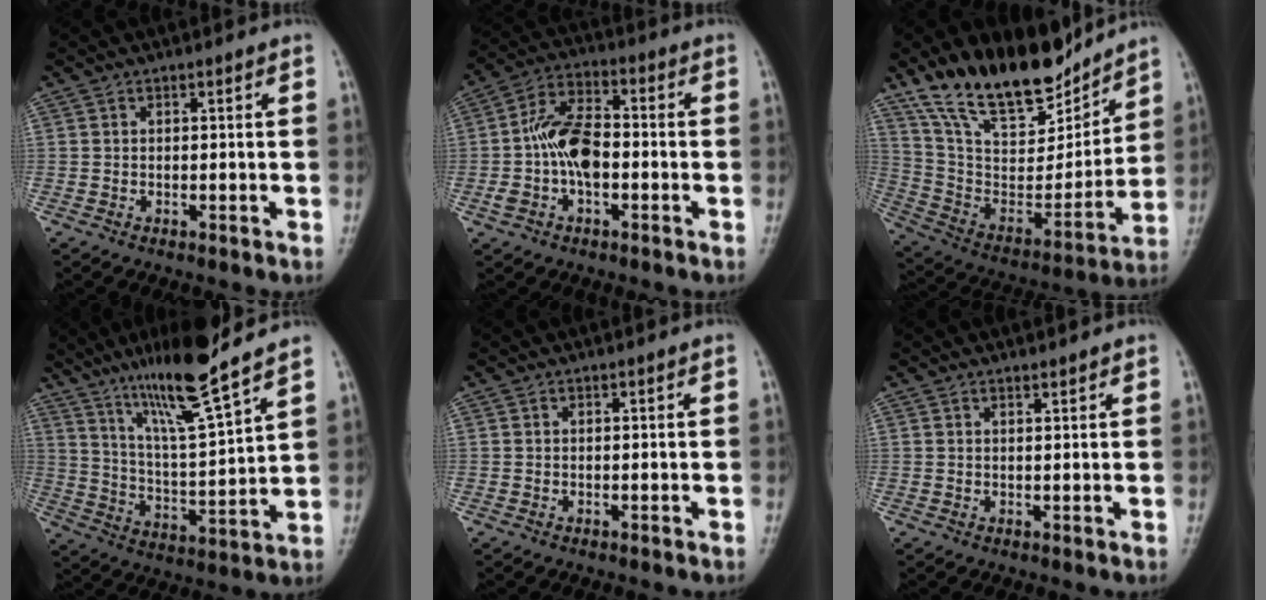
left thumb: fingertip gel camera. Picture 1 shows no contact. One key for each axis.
{"total": 11.2, "fx": -1.4, "fy": 6.3, "fz": 9.1, "tx": -0.166, "ty": 0.034, "tz": -0.033}
{"total": 23.5, "fx": 17.8, "fy": 9.6, "fz": 12.1, "tx": -0.177, "ty": -0.075, "tz": 0.314}
{"total": 15.6, "fx": 11.4, "fy": 0.8, "fz": 10.7, "tx": -0.180, "ty": -0.063, "tz": 0.204}
{"total": 0.0}
{"total": 1.0, "fx": 0.9, "fy": 0.2, "fz": 0.4, "tx": -0.005, "ty": -0.006, "tz": 0.015}